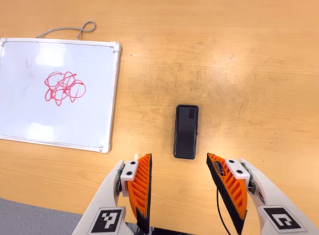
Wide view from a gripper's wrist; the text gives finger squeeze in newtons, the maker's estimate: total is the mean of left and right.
{"total": 0.0}